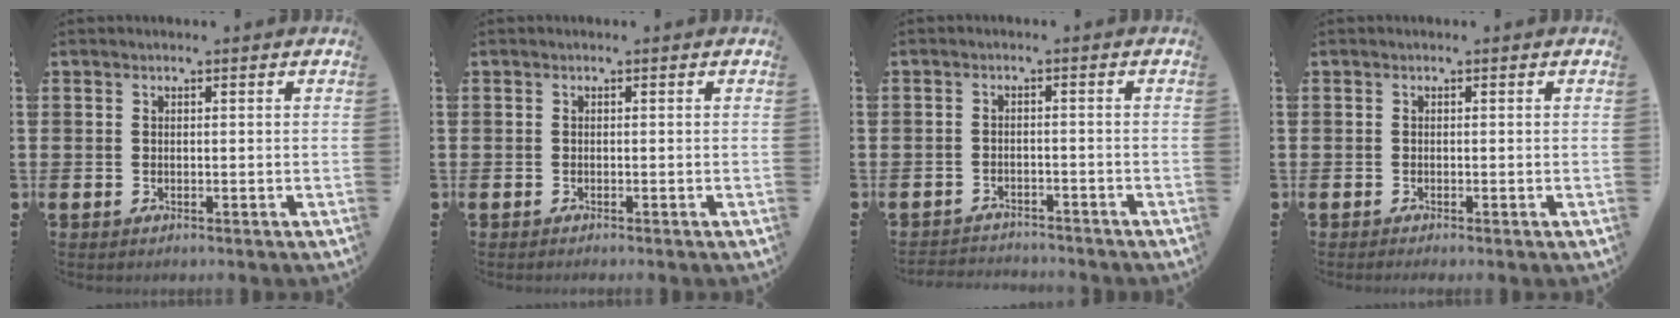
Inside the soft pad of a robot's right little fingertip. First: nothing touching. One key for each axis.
{"total": 0.0}
{"total": 2.1, "fx": -2.1, "fy": 0.1, "fz": -0.3, "tx": -0.002, "ty": 0.002, "tz": -0.047}
{"total": 0.0}